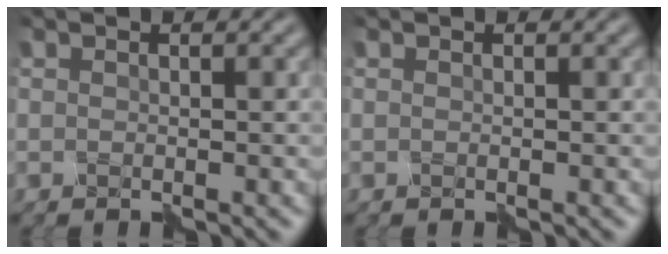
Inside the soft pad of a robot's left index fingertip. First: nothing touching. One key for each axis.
{"total": 0.0}